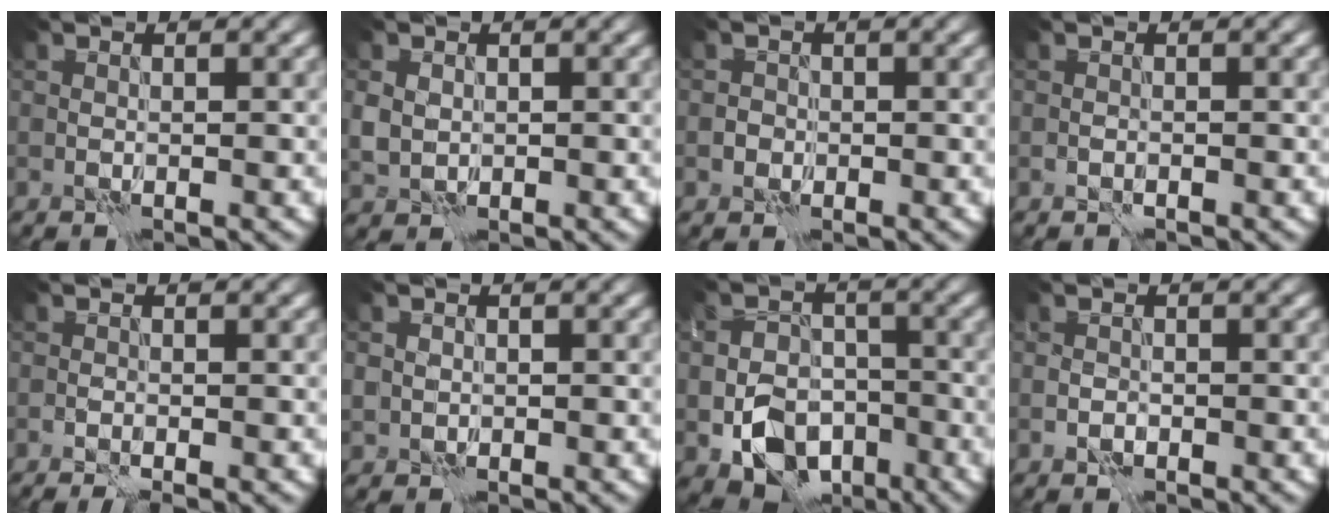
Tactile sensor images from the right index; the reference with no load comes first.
{"total": 1.8, "force": [0.3, 1.6, 0.9], "torque": [-0.021, -0.001, 0.005]}
{"total": 1.0, "force": [-0.3, 1.0, 0.1], "torque": [0.003, 0.000, -0.009]}
{"total": 0.6, "force": [-0.5, 0.2, 0.0], "torque": [0.001, 0.002, -0.010]}
{"total": 1.3, "force": [-1.0, 0.2, 0.9], "torque": [-0.019, -0.002, -0.017]}
{"total": 0.9, "force": [0.2, 0.9, 0.1], "torque": [0.001, -0.002, 0.004]}
{"total": 7.5, "force": [-3.6, 5.3, 3.9], "torque": [-0.053, -0.005, -0.061]}
{"total": 0.8, "force": [-0.4, 0.6, 0.4], "torque": [-0.006, 0.001, -0.010]}